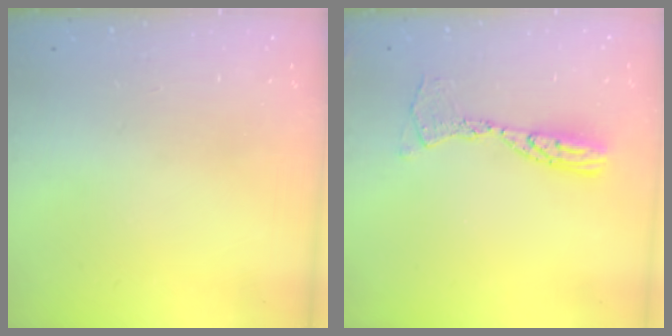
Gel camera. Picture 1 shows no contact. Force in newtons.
{"total": 10.3, "press": 10.3, "slide": 1.0}